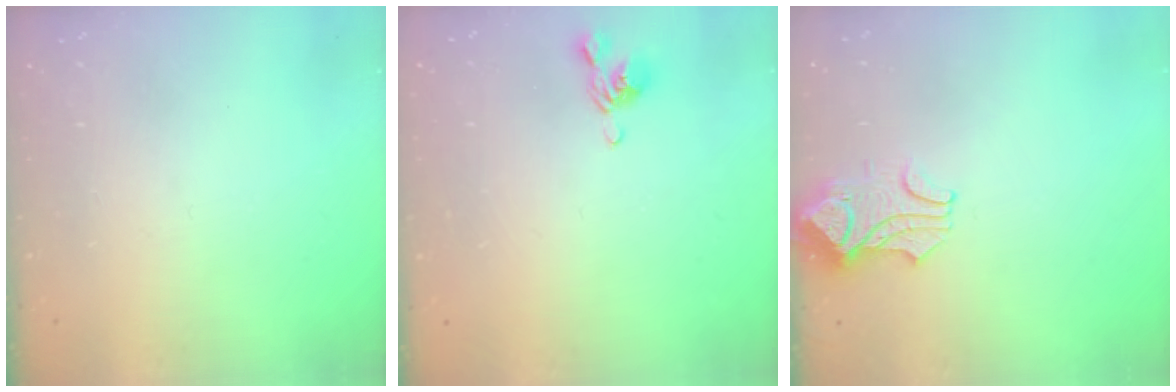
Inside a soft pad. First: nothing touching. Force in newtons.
{"total": 4.2, "press": 4.2, "slide": 0.1}
{"total": 1.5, "press": 1.5, "slide": 0.5}